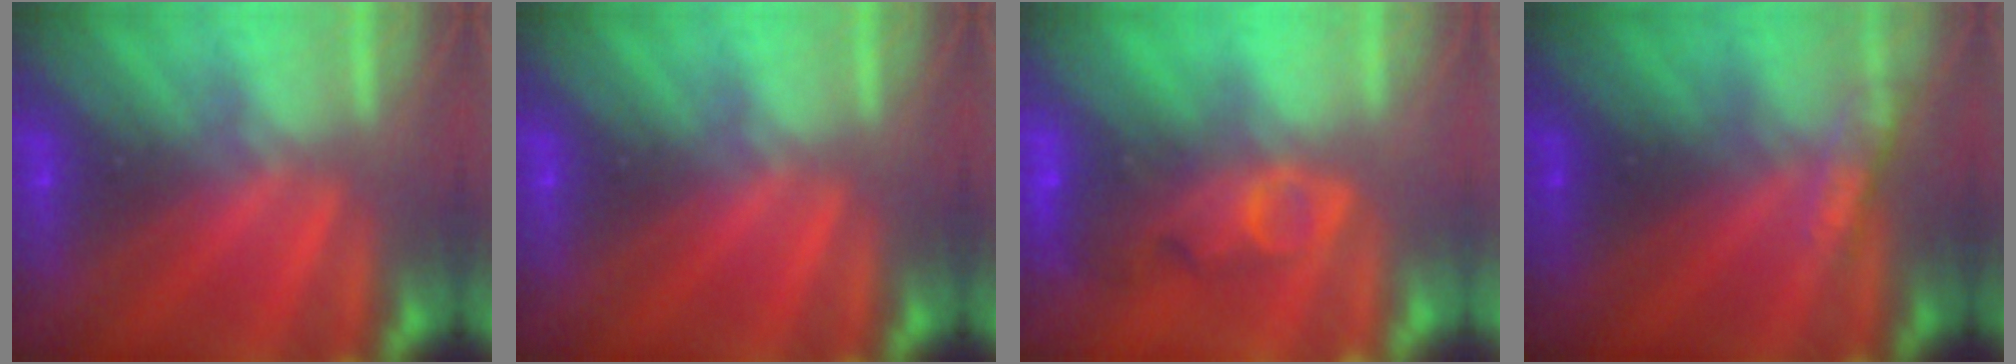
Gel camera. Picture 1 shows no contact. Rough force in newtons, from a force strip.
{"total": 0.0}
{"total": 7.6}
{"total": 3.1}